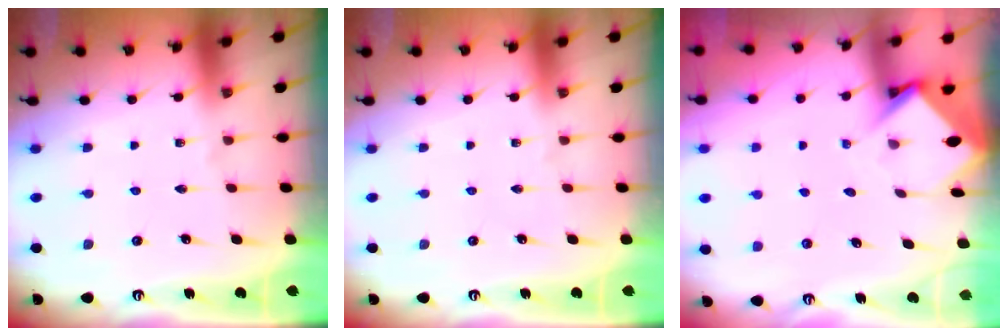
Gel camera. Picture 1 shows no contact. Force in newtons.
{"total": 0.0}
{"total": 3.6, "press": 3.6, "slide": 0.2}